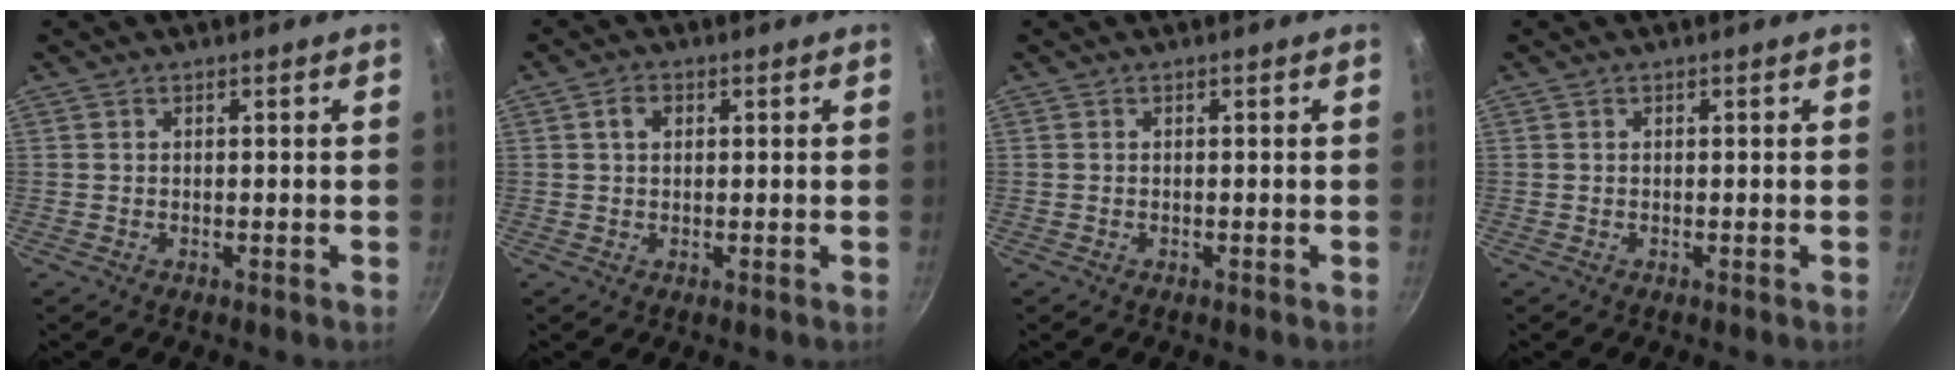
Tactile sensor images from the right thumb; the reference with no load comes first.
{"total": 2.6, "force": [0.7, 1.9, 1.6], "torque": [-0.020, 0.004, 0.009]}
{"total": 0.0}
{"total": 0.0}